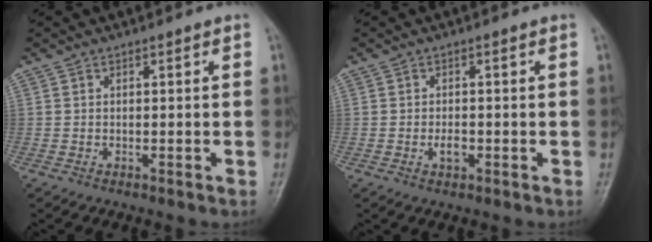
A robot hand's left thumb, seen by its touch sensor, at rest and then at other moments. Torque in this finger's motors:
{"motor_torque": [-0.01, 0.07, 0.39, 0.02, 0.00]}